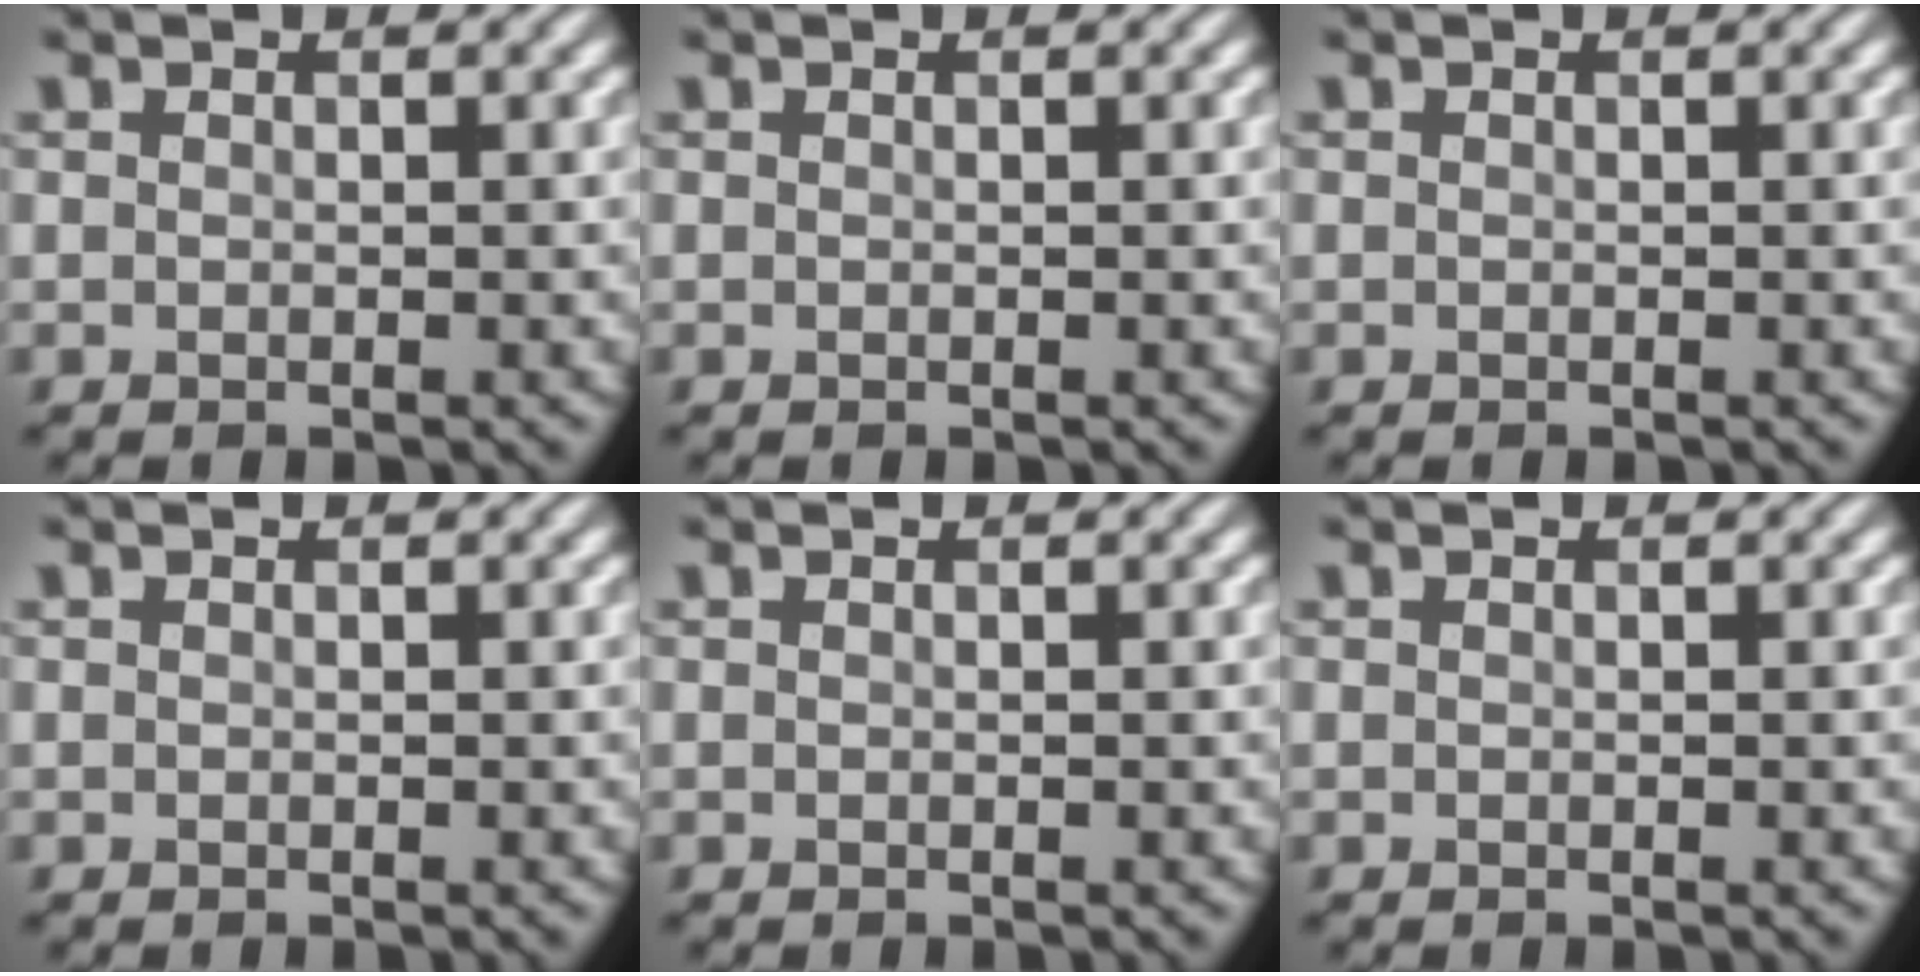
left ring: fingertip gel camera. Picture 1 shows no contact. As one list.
[{"total": 0.0}, {"total": 0.0}, {"total": 0.0}, {"total": 0.0}, {"total": 0.0}]